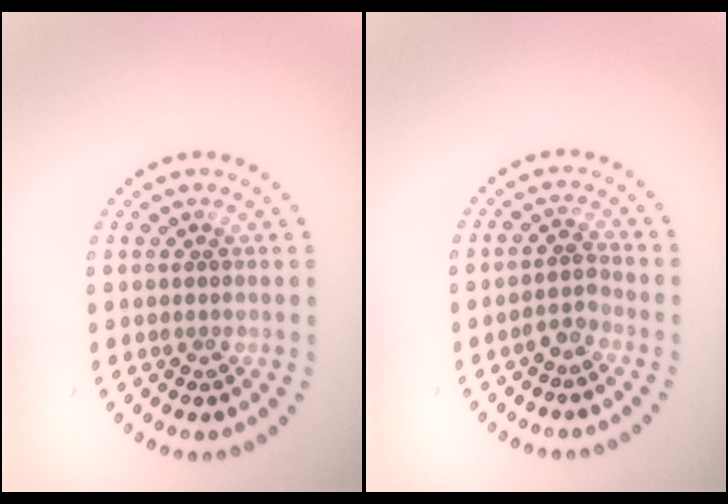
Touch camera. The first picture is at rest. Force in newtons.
{"total": 1.8, "press": 1.4, "slide": 1.1}